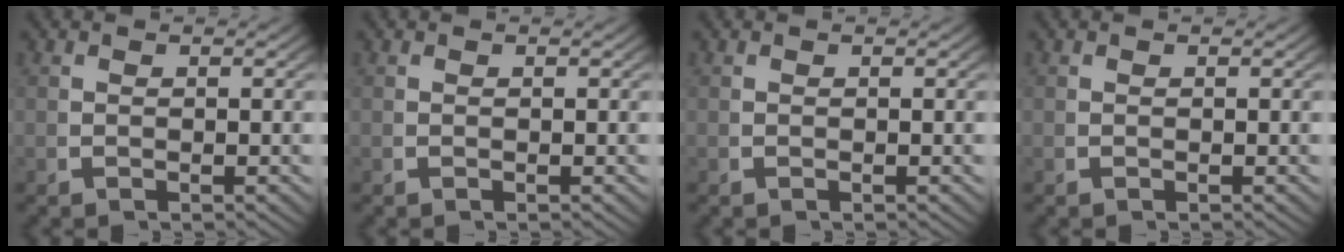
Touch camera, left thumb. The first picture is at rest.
{"total": 0.0}
{"total": 0.0}
{"total": 0.0}